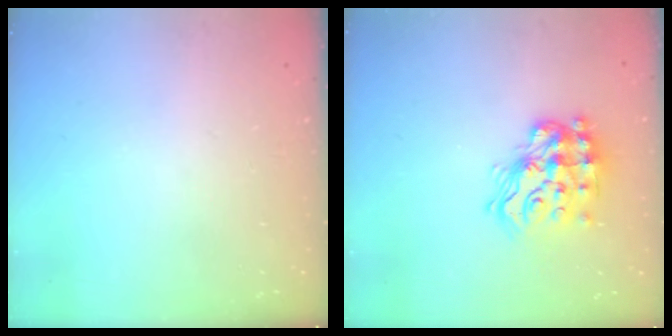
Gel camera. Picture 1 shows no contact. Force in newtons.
{"total": 16.5, "press": 16.5, "slide": 1.2}